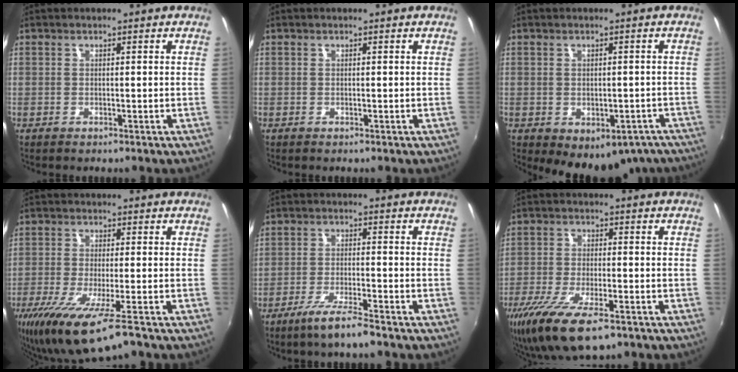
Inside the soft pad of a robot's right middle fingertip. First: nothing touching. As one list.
[{"total": 0.0}, {"total": 12.8, "force": [-8.0, 8.0, 5.9], "torque": [-0.093, 0.001, -0.076]}, {"total": 12.9, "force": [-8.4, 1.5, 9.7], "torque": [-0.199, -0.054, -0.144]}, {"total": 6.4, "force": [-4.8, 0.2, 4.2], "torque": [-0.096, -0.006, -0.087]}, {"total": 14.2, "force": [-8.8, 4.6, 10.1], "torque": [-0.219, -0.049, -0.155]}]